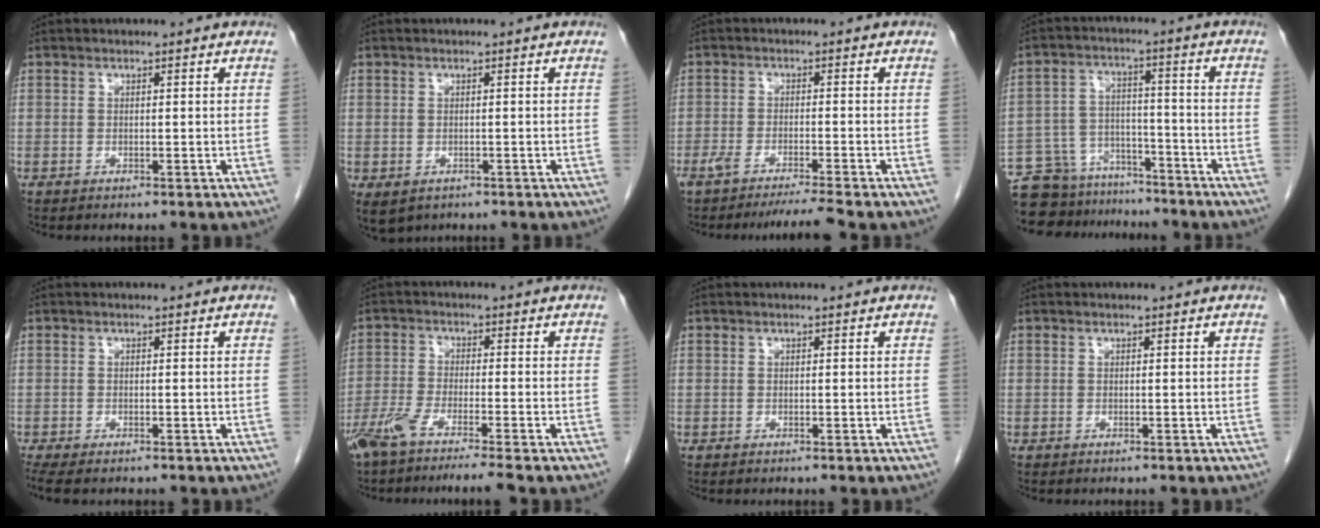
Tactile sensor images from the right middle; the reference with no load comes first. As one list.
[{"total": 4.0, "force": [-2.1, 2.8, 1.9], "torque": [-0.030, -0.007, -0.023]}, {"total": 5.7, "force": [-4.9, -1.3, 2.6], "torque": [-0.036, -0.013, -0.078]}, {"total": 12.9, "force": [-11.3, 5.9, 1.9], "torque": [-0.047, 0.028, -0.176]}, {"total": 5.1, "force": [-3.8, 2.0, 2.7], "torque": [-0.051, -0.014, -0.062]}, {"total": 8.3, "force": [-6.5, -0.7, 5.1], "torque": [-0.087, -0.019, -0.111]}, {"total": 0.0}, {"total": 0.0}]